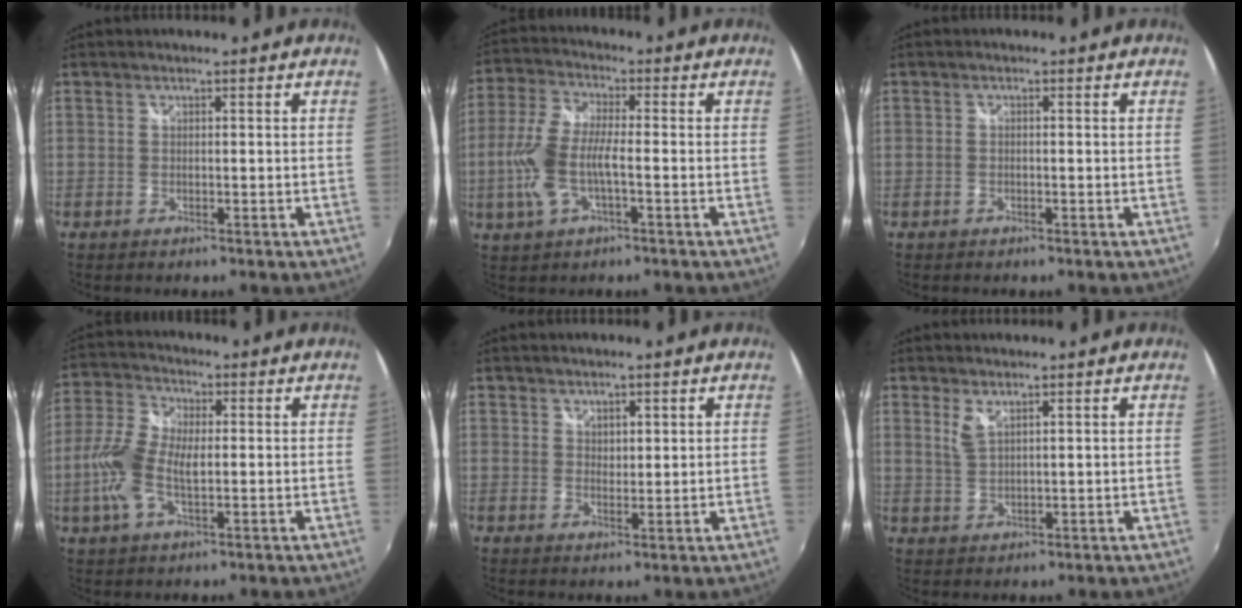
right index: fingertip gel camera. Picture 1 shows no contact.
{"total": 10.2, "force": [-2.4, 3.6, 9.2], "torque": [-0.207, 0.001, -0.048]}
{"total": 0.6, "force": [-0.1, 0.2, 0.5], "torque": [-0.011, 0.003, -0.004]}
{"total": 9.2, "force": [-1.1, 4.2, 8.1], "torque": [-0.183, 0.008, -0.026]}
{"total": 1.9, "force": [1.3, 1.2, 0.7], "torque": [-0.005, 0.001, 0.024]}
{"total": 2.5, "force": [1.6, 0.7, 1.9], "torque": [-0.037, -0.003, 0.031]}